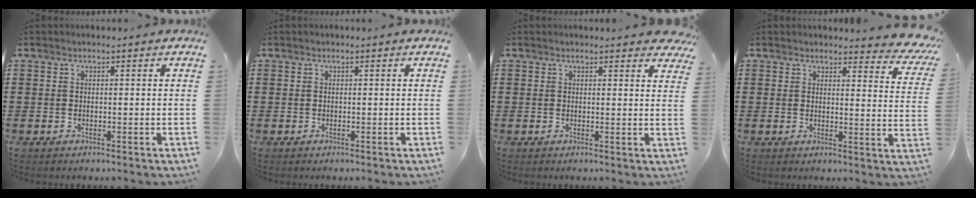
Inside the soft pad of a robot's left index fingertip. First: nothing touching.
{"total": 0.0}
{"total": 2.0, "force": [1.9, 0.4, 0.5], "torque": [-0.007, -0.001, 0.035]}
{"total": 4.3, "force": [3.9, 0.5, 1.5], "torque": [-0.029, -0.020, 0.069]}